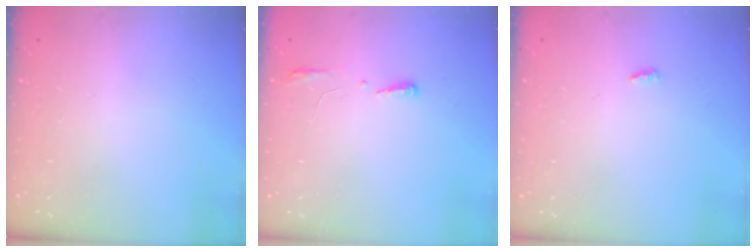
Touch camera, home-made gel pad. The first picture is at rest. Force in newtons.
{"total": 3.8, "press": 3.6, "slide": 1.2}
{"total": 2.7, "press": 2.7, "slide": 0.2}